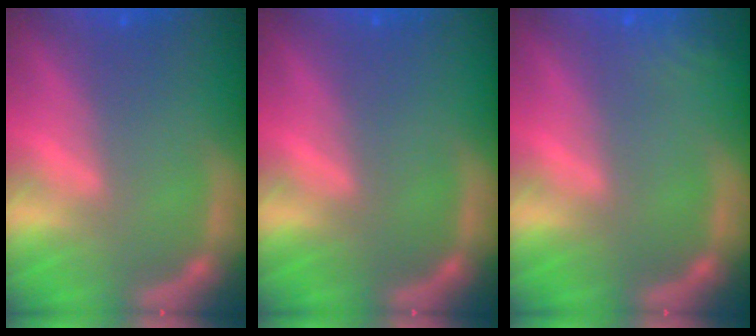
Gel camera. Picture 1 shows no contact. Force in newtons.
{"total": 0.0}
{"total": 3.0}